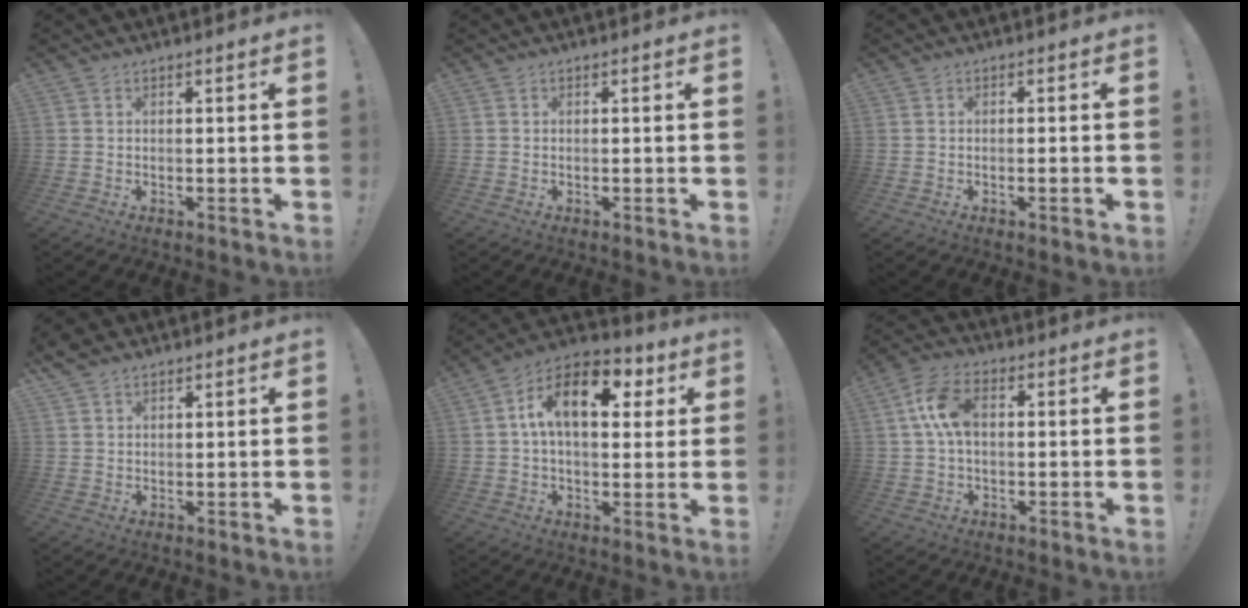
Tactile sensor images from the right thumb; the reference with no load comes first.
{"total": 0.0}
{"total": 1.5, "force": [-0.8, 0.0, 1.3], "torque": [-0.024, 0.002, -0.013]}
{"total": 3.1, "force": [2.5, 1.3, 1.1], "torque": [-0.019, -0.014, 0.049]}
{"total": 14.1, "force": [3.8, 8.1, 10.9], "torque": [-0.170, 0.012, 0.065]}
{"total": 9.6, "force": [1.1, 5.7, 7.6], "torque": [-0.156, 0.011, 0.023]}